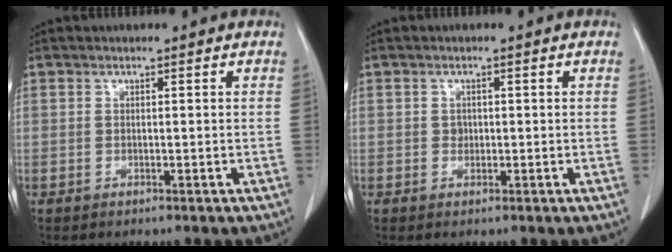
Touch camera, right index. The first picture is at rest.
{"total": 1.0, "force": [0.1, 0.9, 0.4], "torque": [-0.002, 0.005, 0.005]}